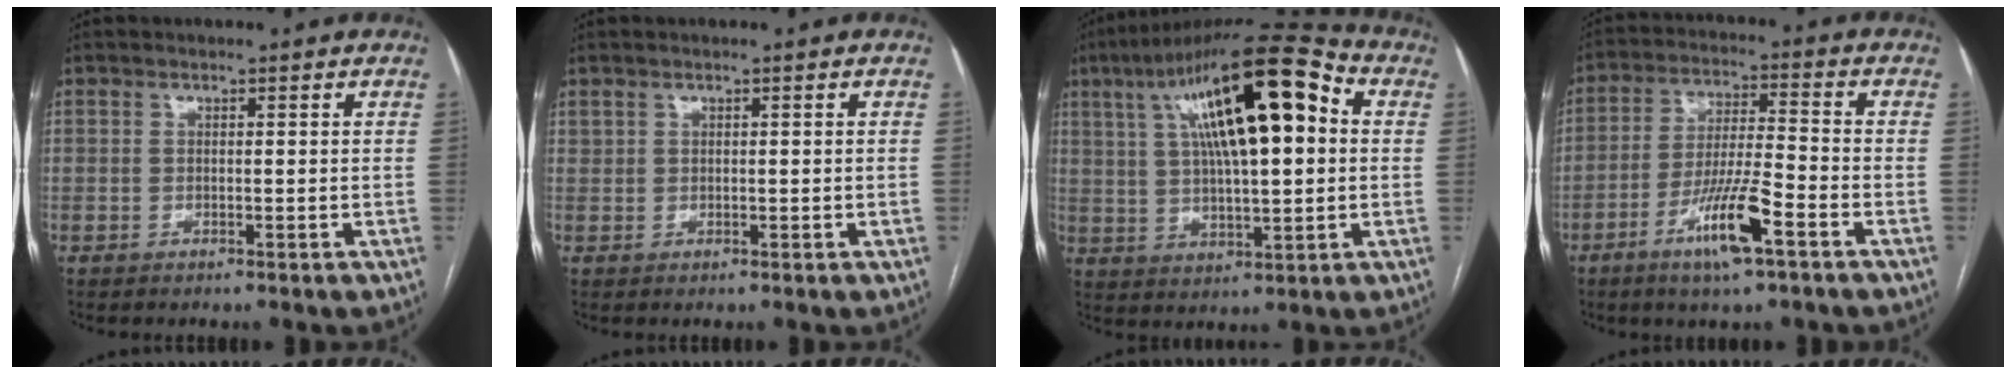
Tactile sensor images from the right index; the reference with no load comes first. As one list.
[{"total": 0.7, "force": [0.5, 0.4, 0.3], "torque": [-0.005, 0.003, 0.013]}, {"total": 21.3, "force": [6.4, 5.2, 19.7], "torque": [-0.339, 0.052, 0.100]}, {"total": 10.5, "force": [-5.5, 0.9, 8.9], "torque": [-0.169, -0.010, -0.100]}]